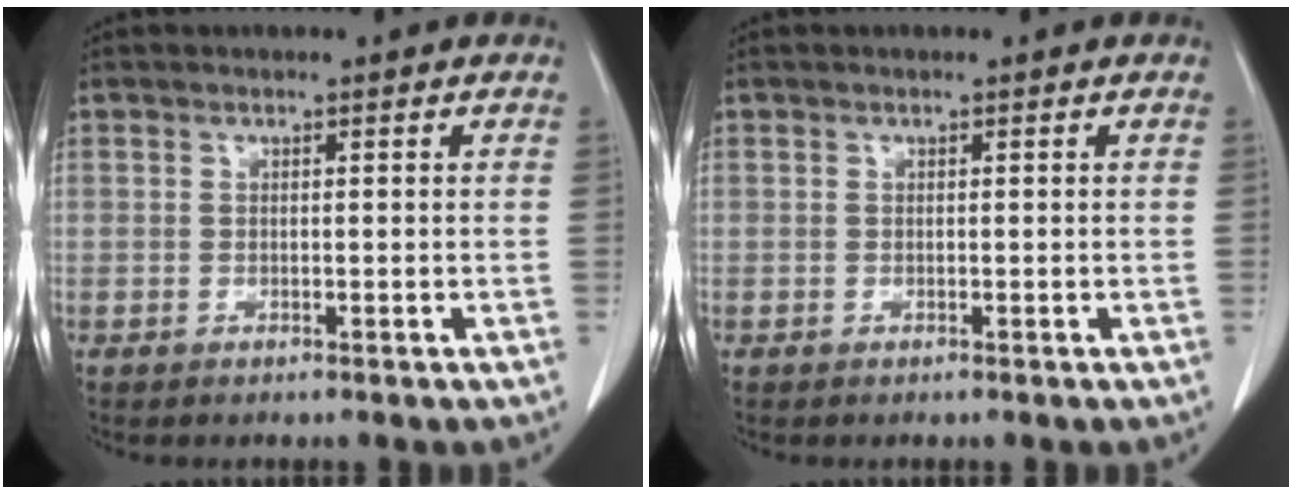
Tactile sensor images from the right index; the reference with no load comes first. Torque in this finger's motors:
{"motor_torque": [0.00, 0.00, 0.00, 0.00]}